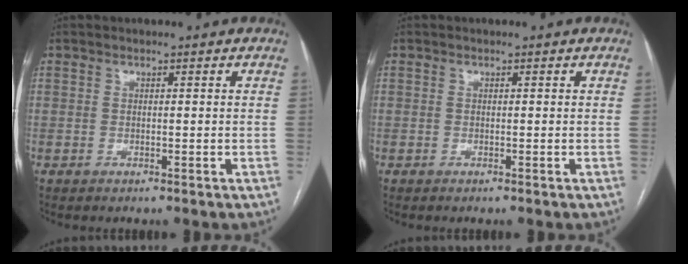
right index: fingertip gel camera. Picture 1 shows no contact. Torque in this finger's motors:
{"motor_torque": [-0.15, 0.15, -0.04, -0.05]}